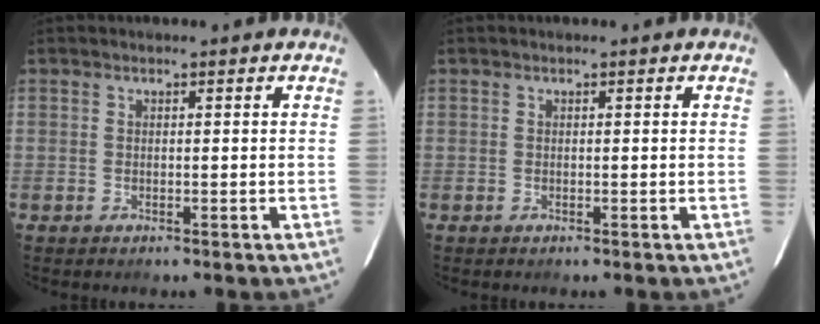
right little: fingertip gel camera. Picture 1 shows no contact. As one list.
[{"total": 0.0}]